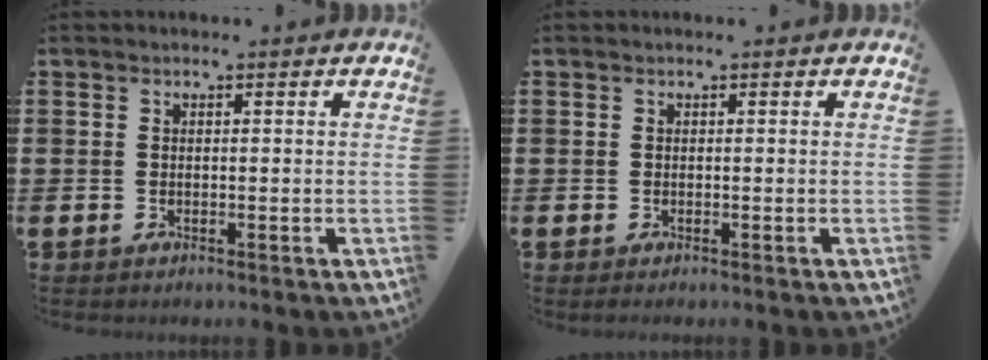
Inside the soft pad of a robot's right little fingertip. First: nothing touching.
{"total": 0.5, "force": [-0.5, 0.1, 0.1], "torque": [-0.003, -0.002, -0.010]}